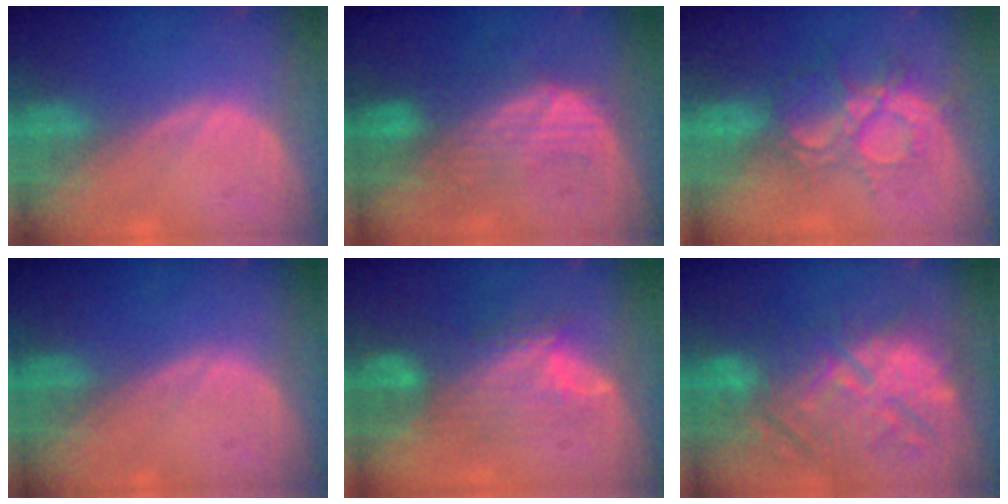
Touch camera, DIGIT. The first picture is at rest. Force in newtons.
{"total": 7.3, "press": 7.3, "slide": 0.6}
{"total": 9.0, "press": 8.0, "slide": 4.0}
{"total": 0.0}
{"total": 7.6, "press": 7.3, "slide": 2.2}
{"total": 12.6, "press": 12.0, "slide": 3.8}